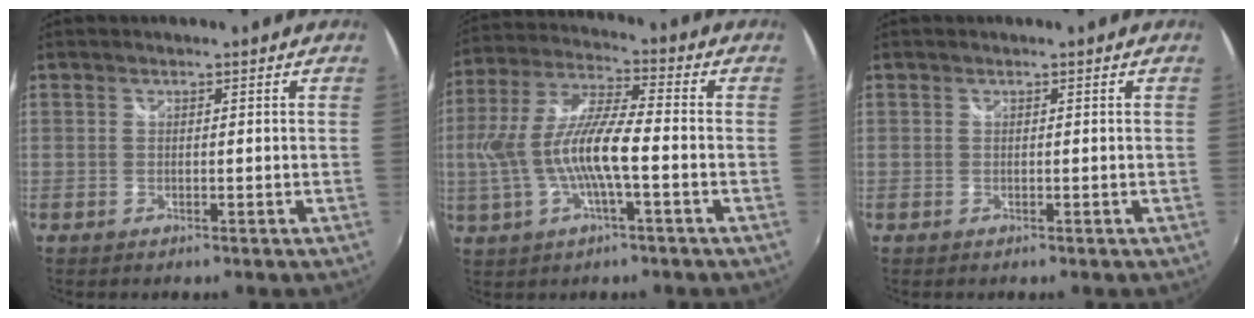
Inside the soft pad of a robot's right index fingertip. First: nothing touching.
{"total": 13.3, "force": [-2.5, 2.7, 12.8], "torque": [-0.253, -0.001, -0.041]}
{"total": 0.0}